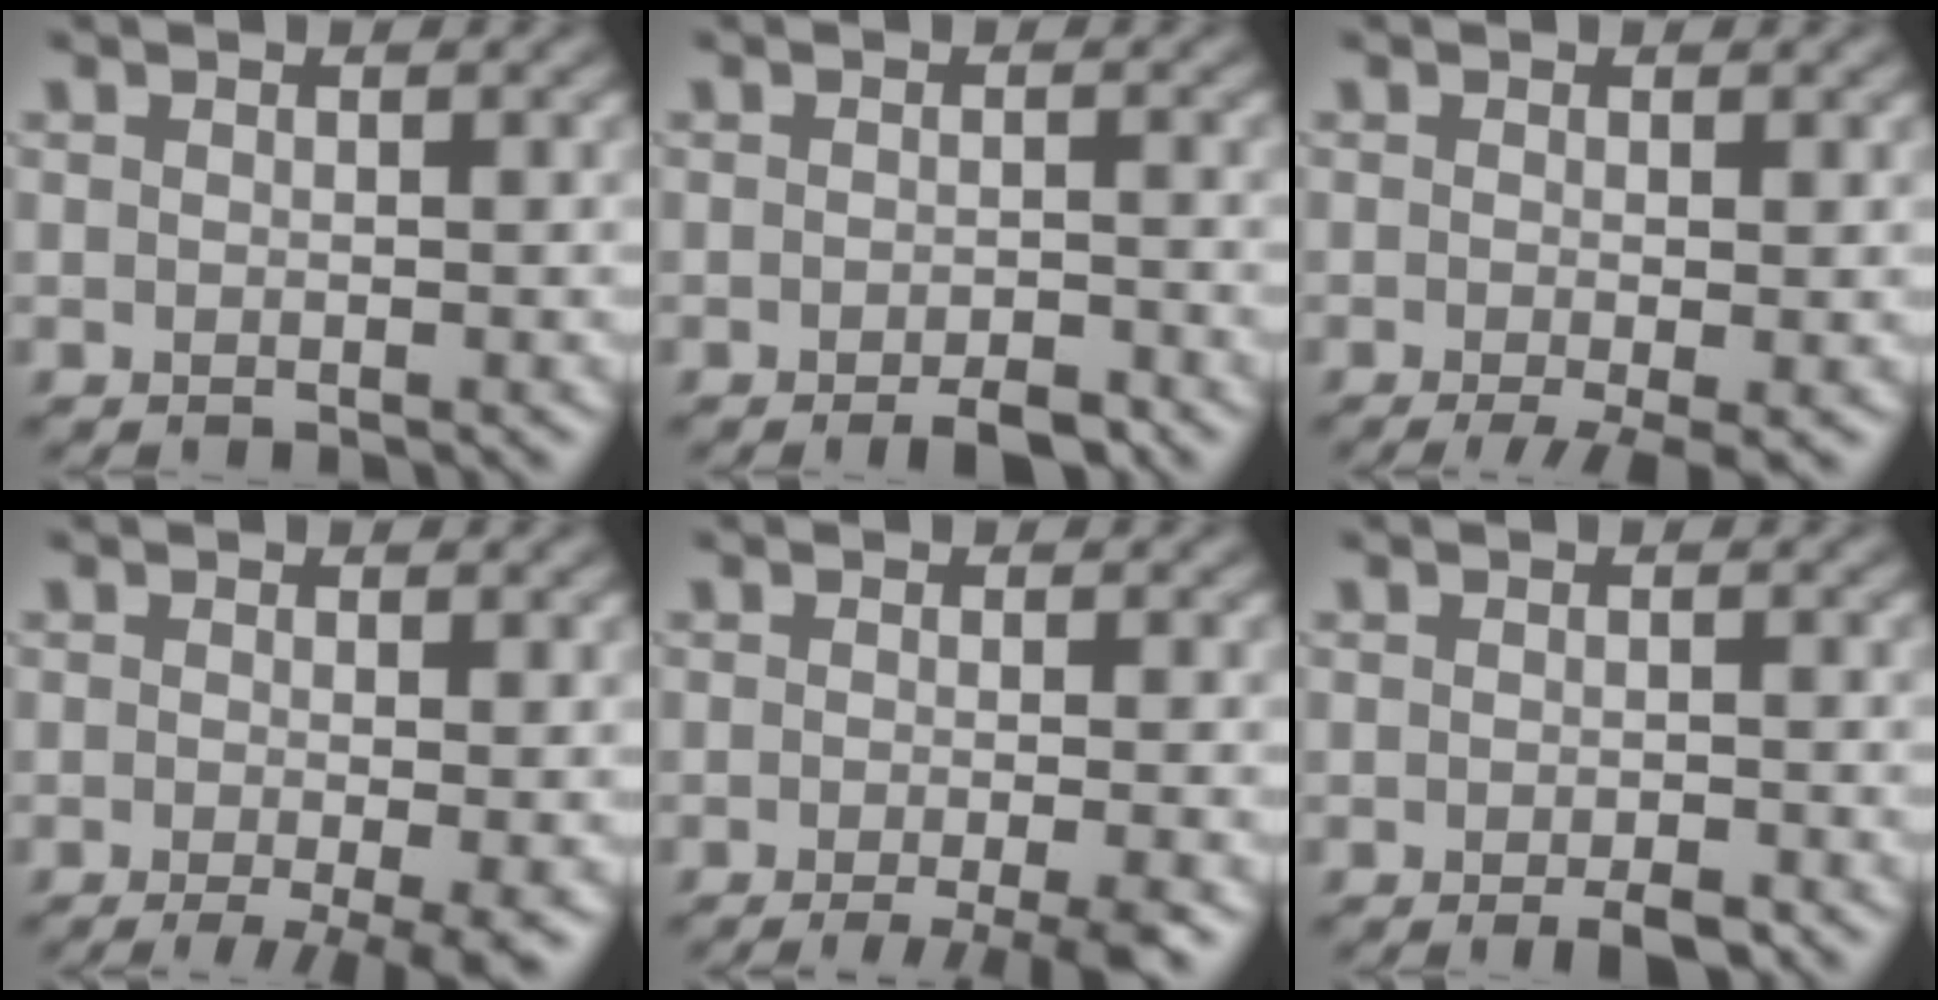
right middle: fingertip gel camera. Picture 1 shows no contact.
{"total": 2.6, "force": [-1.8, 0.8, 1.6], "torque": [-0.023, 0.000, -0.028]}
{"total": 3.3, "force": [-1.4, 0.6, 2.9], "torque": [-0.047, -0.009, -0.023]}
{"total": 4.9, "force": [-1.9, 1.1, 4.4], "torque": [-0.062, -0.013, -0.026]}
{"total": 4.8, "force": [-2.6, 1.0, 3.9], "torque": [-0.041, -0.005, -0.041]}
{"total": 2.0, "force": [-1.3, 0.5, 1.5], "torque": [-0.022, -0.002, -0.019]}